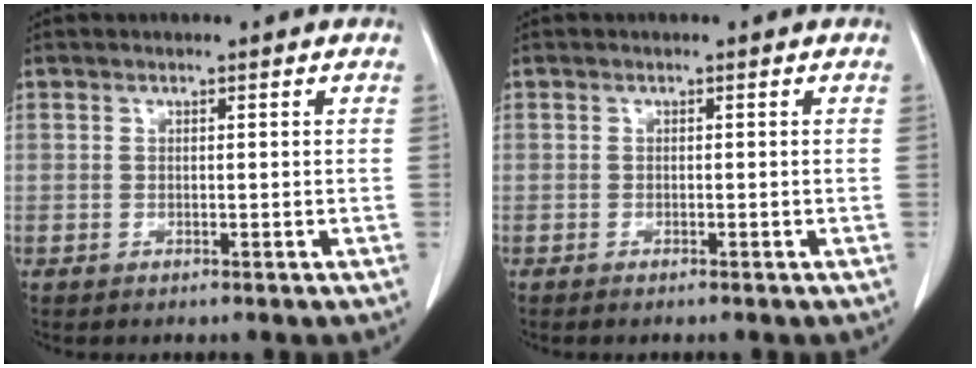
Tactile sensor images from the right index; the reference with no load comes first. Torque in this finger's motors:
{"motor_torque": [-0.07, 0.07, 0.07, 0.01]}